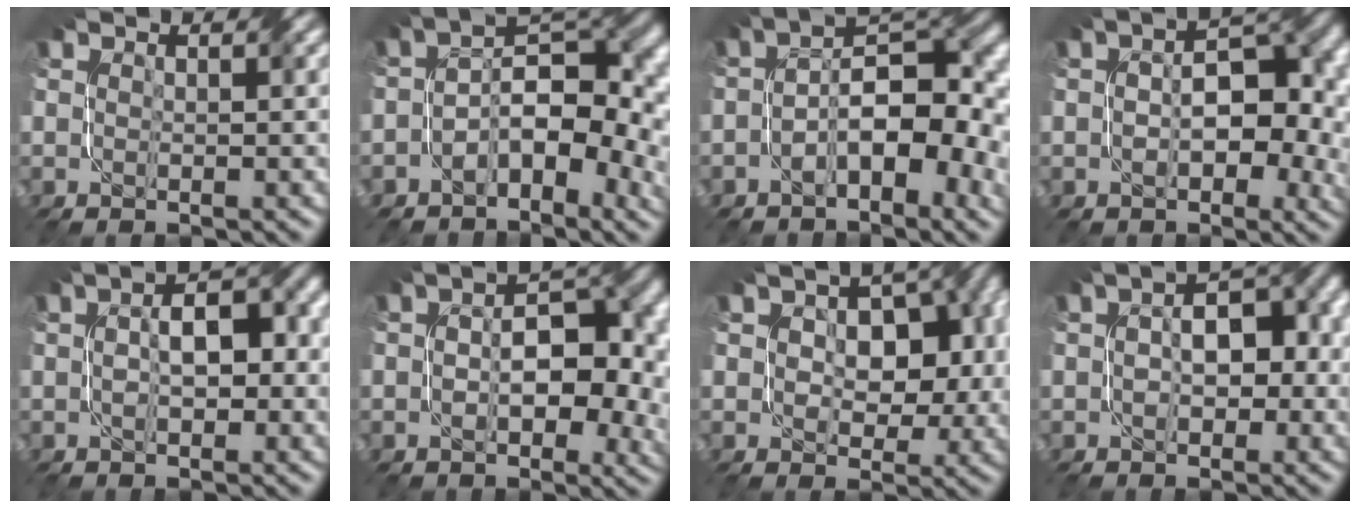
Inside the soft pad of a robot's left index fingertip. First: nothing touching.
{"total": 8.8, "force": [-2.2, 4.5, 7.2], "torque": [-0.101, 0.011, -0.043]}
{"total": 8.1, "force": [-2.1, 3.5, 7.0], "torque": [-0.105, 0.015, -0.041]}
{"total": 7.6, "force": [-0.3, 4.3, 6.2], "torque": [-0.081, 0.007, -0.007]}
{"total": 5.0, "force": [-0.3, 2.3, 4.4], "torque": [-0.070, 0.008, -0.008]}
{"total": 8.2, "force": [-0.2, 4.5, 6.9], "torque": [-0.094, 0.007, -0.005]}
{"total": 8.5, "force": [0.8, 5.3, 6.6], "torque": [-0.089, 0.002, 0.016]}
{"total": 6.0, "force": [-0.9, 3.3, 4.9], "torque": [-0.064, 0.016, -0.019]}